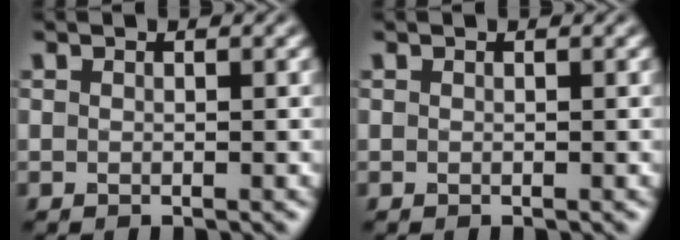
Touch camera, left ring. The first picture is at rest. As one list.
[{"total": 0.0}]